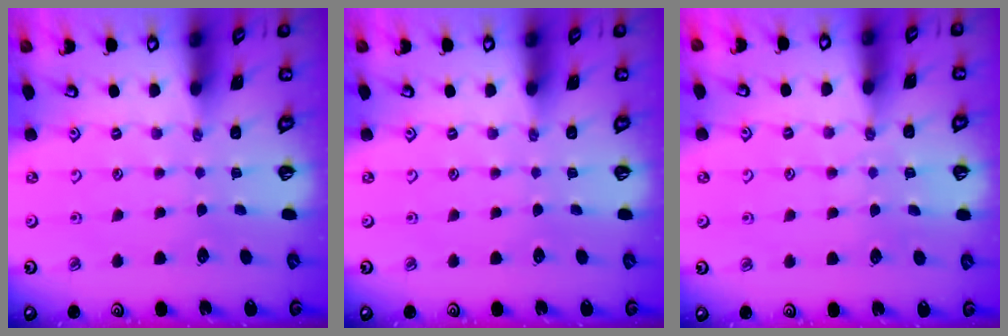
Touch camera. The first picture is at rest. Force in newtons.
{"total": 0.0}
{"total": 4.8, "press": 4.7, "slide": 0.7}